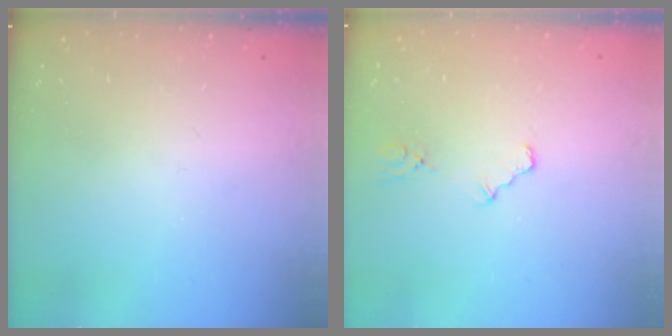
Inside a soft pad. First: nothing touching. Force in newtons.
{"total": 4.8, "press": 4.8, "slide": 0.5}